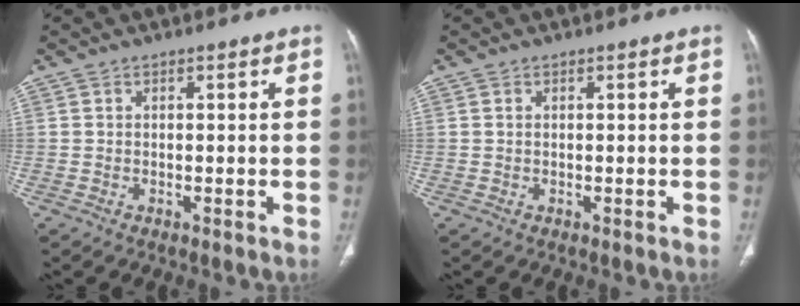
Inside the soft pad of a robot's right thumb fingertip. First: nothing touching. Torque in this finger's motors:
{"motor_torque": [0.23, -0.01, -0.04, -0.52, 0.03]}